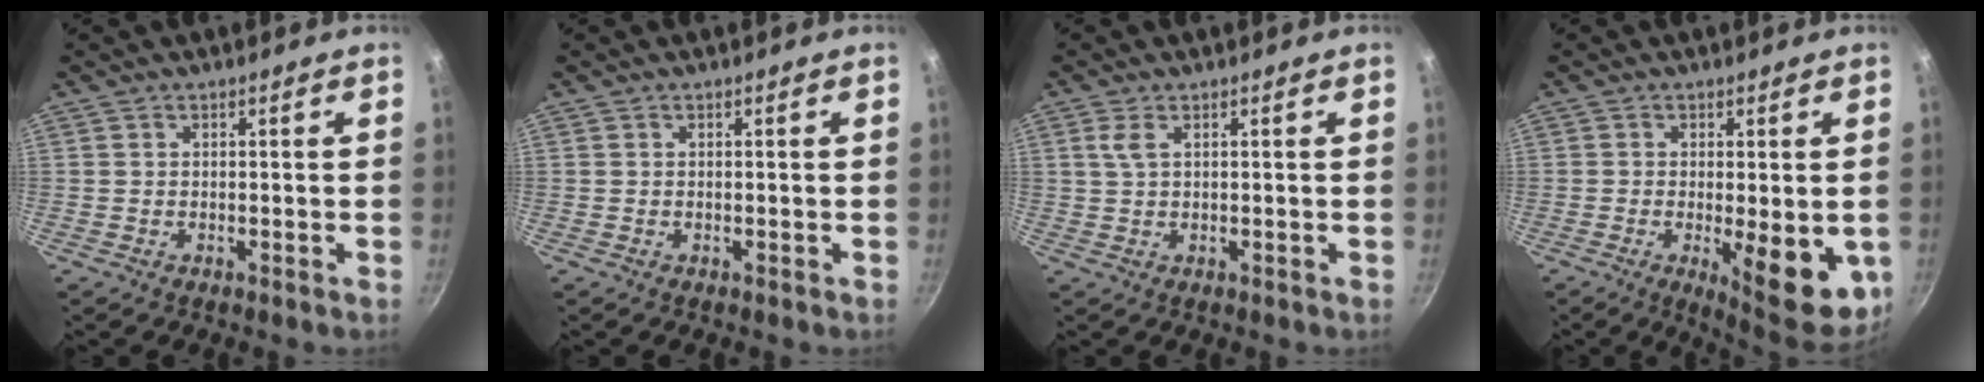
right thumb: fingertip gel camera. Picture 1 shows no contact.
{"total": 0.0}
{"total": 2.3, "force": [0.9, 1.0, 1.9], "torque": [-0.038, -0.002, 0.018]}
{"total": 12.1, "force": [-2.4, 4.1, 11.1], "torque": [-0.125, -0.010, -0.022]}